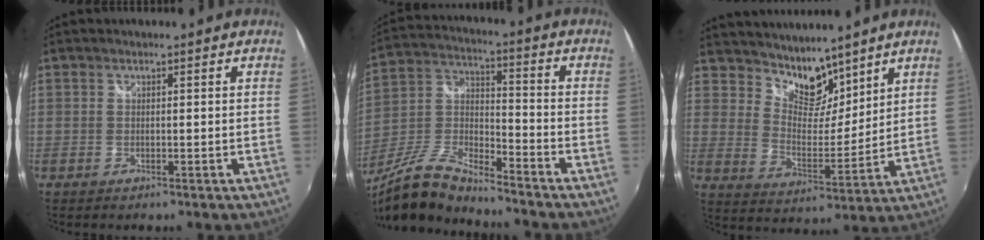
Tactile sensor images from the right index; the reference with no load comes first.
{"total": 13.2, "force": [-10.7, 2.3, 7.3], "torque": [-0.164, -0.008, -0.212]}
{"total": 9.6, "force": [7.9, 4.4, 3.2], "torque": [-0.048, -0.002, 0.144]}